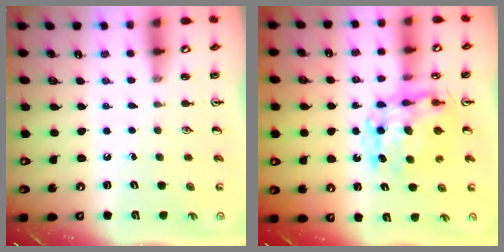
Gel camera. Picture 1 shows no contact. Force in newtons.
{"total": 10.9, "press": 10.9, "slide": 0.9}